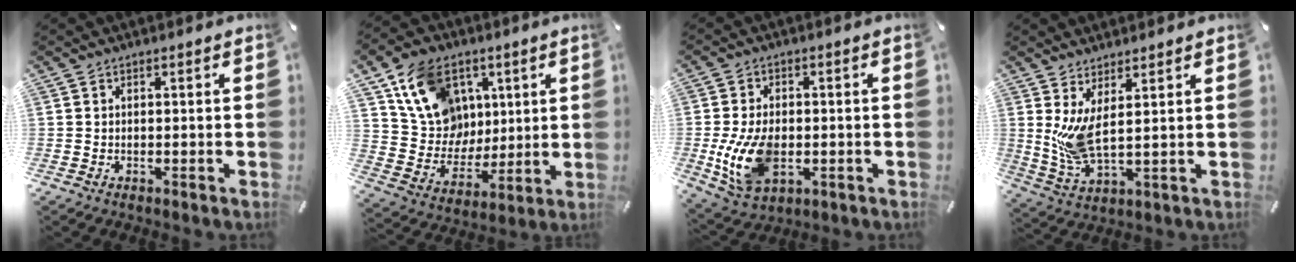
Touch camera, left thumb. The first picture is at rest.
{"total": 16.0, "force": [6.3, 13.5, 5.8], "torque": [-0.101, -0.024, 0.131]}
{"total": 11.9, "force": [-2.0, 7.8, 8.8], "torque": [-0.182, 0.000, -0.030]}
{"total": 8.0, "force": [2.8, 2.4, 7.1], "torque": [-0.168, -0.028, 0.049]}